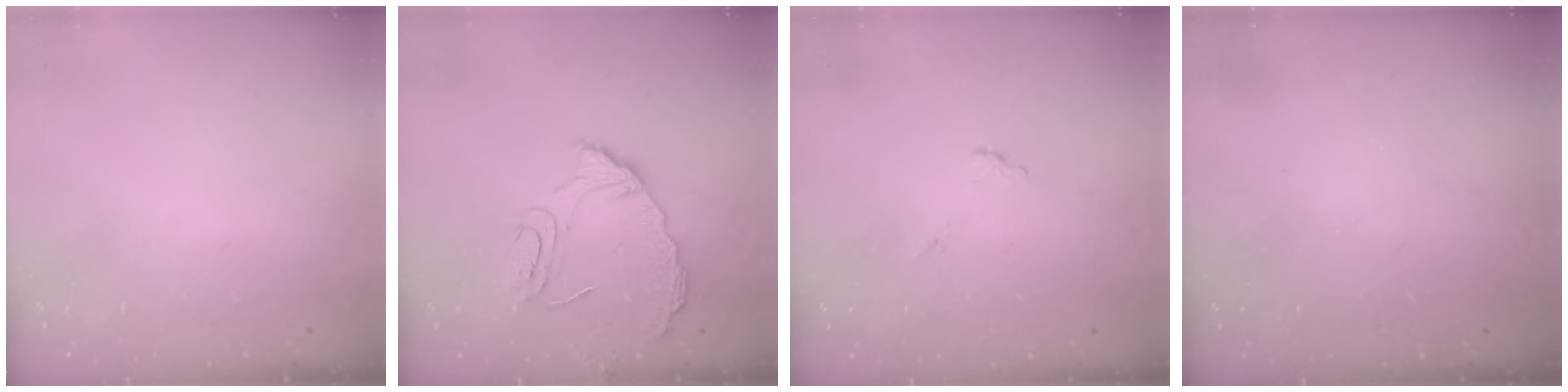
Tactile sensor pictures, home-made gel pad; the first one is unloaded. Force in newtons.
{"total": 10.5, "press": 10.4, "slide": 0.9}
{"total": 5.6, "press": 5.6, "slide": 0.3}
{"total": 3.3, "press": 3.3, "slide": 0.1}